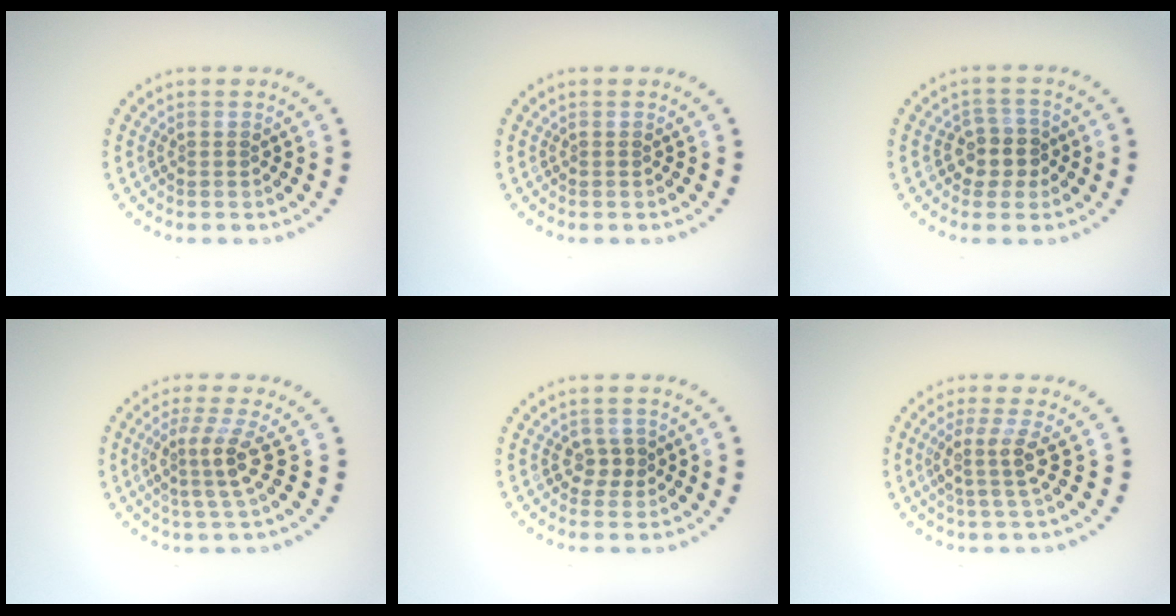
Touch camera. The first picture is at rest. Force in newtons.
{"total": 0.0}
{"total": 2.6, "press": 2.3, "slide": 1.3}
{"total": 3.1, "press": 2.3, "slide": 2.1}
{"total": 1.9, "press": 1.8, "slide": 0.6}
{"total": 2.6, "press": 1.8, "slide": 1.8}